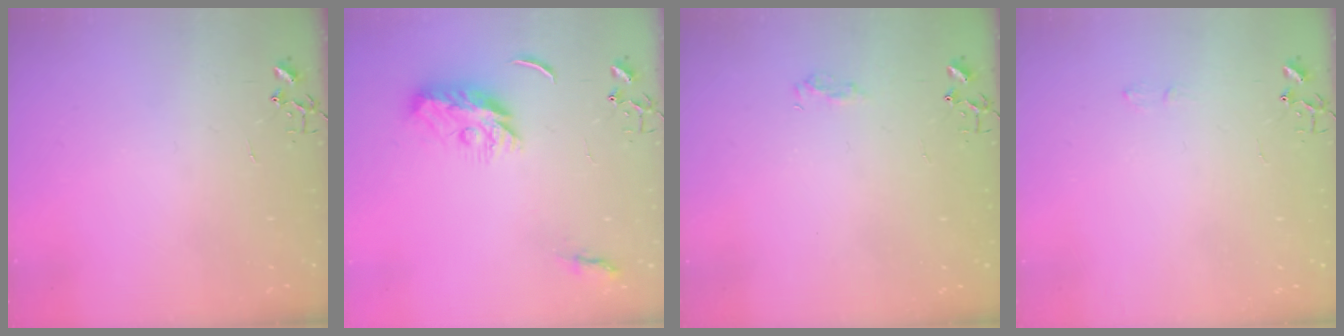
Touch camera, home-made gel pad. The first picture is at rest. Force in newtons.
{"total": 10.2, "press": 10.2, "slide": 0.1}
{"total": 7.1, "press": 7.1, "slide": 0.8}
{"total": 4.6, "press": 4.6, "slide": 0.7}